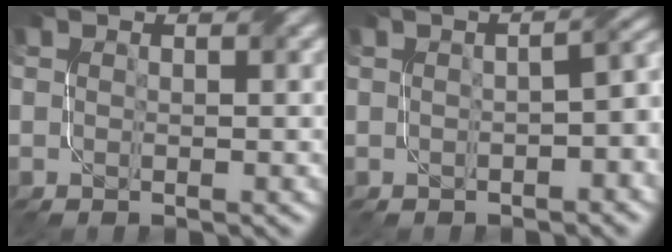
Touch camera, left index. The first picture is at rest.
{"total": 4.2, "force": [-0.5, 1.5, 3.9], "torque": [-0.039, 0.004, 0.001]}